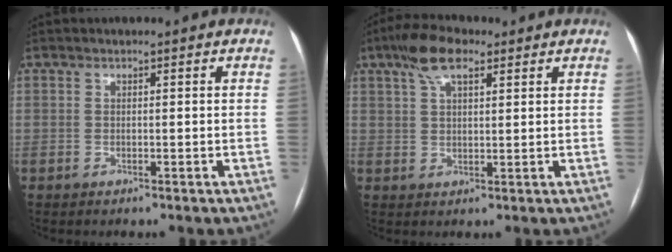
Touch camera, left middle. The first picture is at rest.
{"total": 6.8, "force": [4.0, 2.4, 4.9], "torque": [-0.098, 0.022, 0.071]}